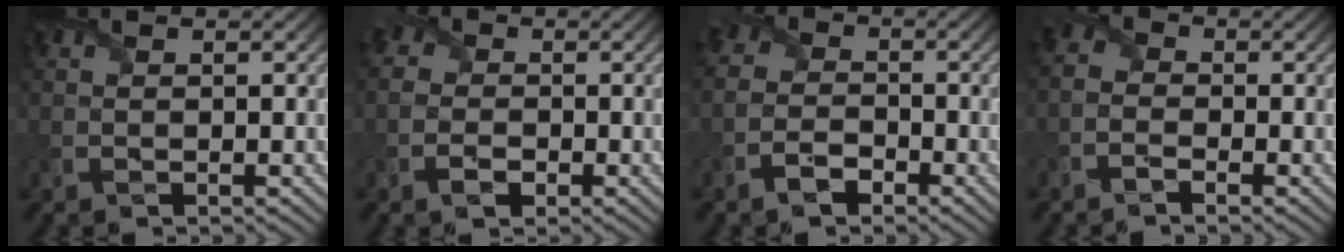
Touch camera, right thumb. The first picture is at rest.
{"total": 4.1, "force": [-1.0, 3.4, 2.2], "torque": [-0.046, -0.001, -0.027]}
{"total": 4.4, "force": [-2.4, 3.1, 2.1], "torque": [-0.040, -0.006, -0.061]}
{"total": 2.7, "force": [-1.7, 1.6, 1.2], "torque": [-0.030, 0.000, -0.045]}